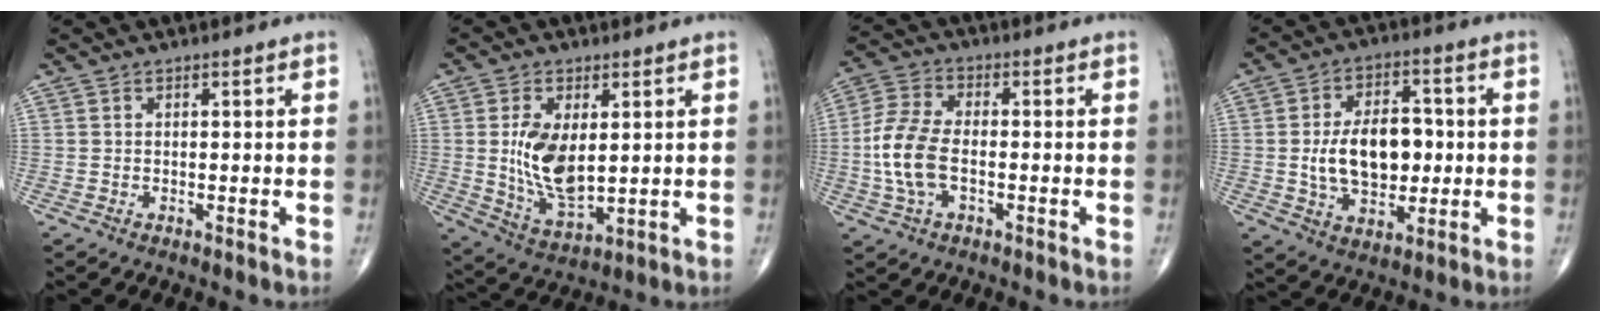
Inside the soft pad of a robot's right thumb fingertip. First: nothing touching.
{"total": 11.4, "force": [1.4, 6.0, 9.5], "torque": [-0.173, -0.021, 0.039]}
{"total": 10.0, "force": [-1.6, 5.4, 8.3], "torque": [-0.184, 0.018, -0.036]}
{"total": 13.4, "force": [-0.1, 8.3, 10.5], "torque": [-0.152, 0.010, 0.005]}